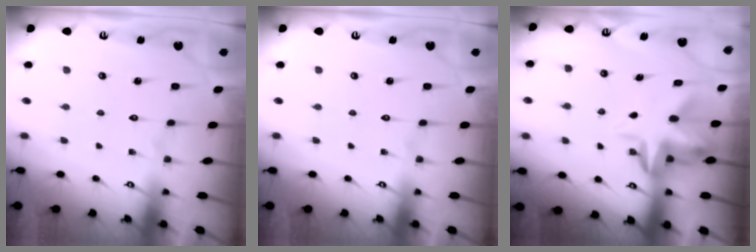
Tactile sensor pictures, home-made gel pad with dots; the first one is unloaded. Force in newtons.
{"total": 0.0}
{"total": 4.8, "press": 4.7, "slide": 1.0}